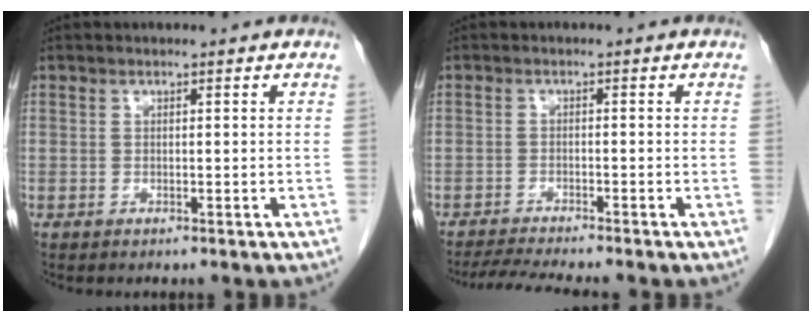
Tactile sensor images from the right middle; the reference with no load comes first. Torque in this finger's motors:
{"motor_torque": [0.08, -0.06, 0.01, 0.01]}